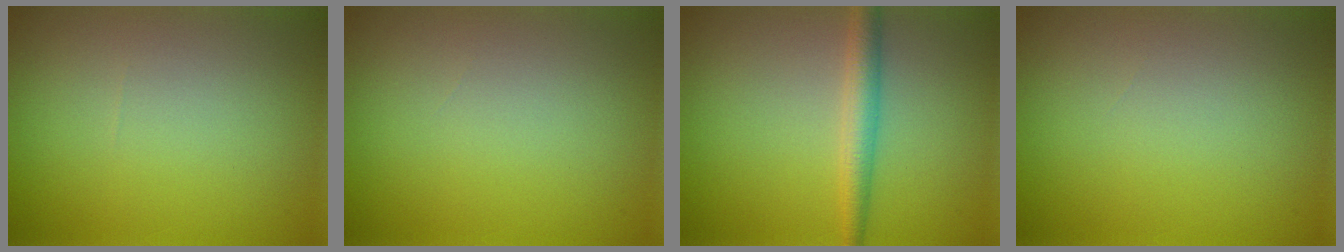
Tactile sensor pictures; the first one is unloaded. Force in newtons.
{"total": 0.0}
{"total": 2.7, "press": 2.7, "slide": 0.0}
{"total": 0.0}